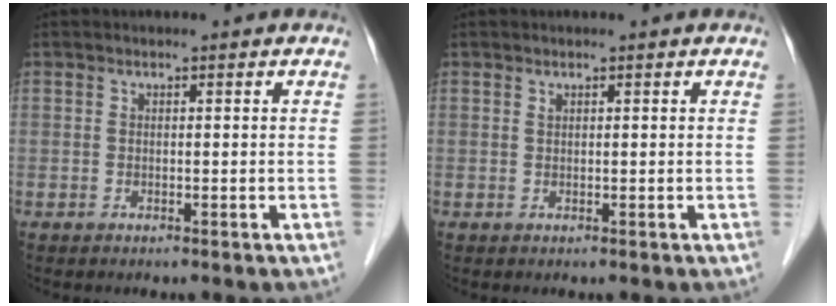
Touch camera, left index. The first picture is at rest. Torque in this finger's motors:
{"motor_torque": [0.05, 0.02, 0.00, 0.00]}